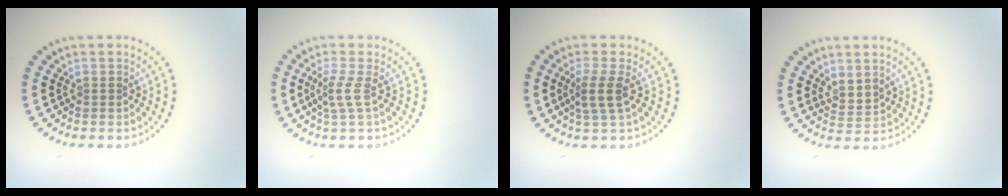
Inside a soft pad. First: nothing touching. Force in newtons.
{"total": 1.9, "press": 1.3, "slide": 1.5}
{"total": 2.6, "press": 2.1, "slide": 1.5}
{"total": 1.8, "press": 1.4, "slide": 1.2}